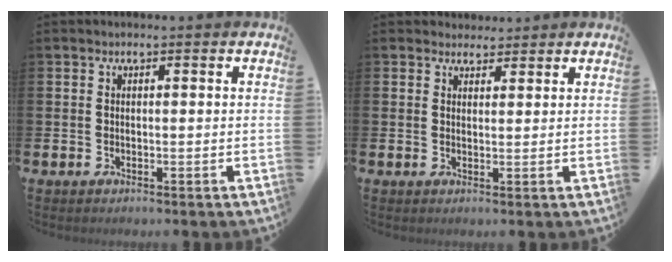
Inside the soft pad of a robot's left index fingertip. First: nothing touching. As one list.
[{"total": 2.5, "force": [2.3, 1.0, 0.0], "torque": [0.004, -0.008, 0.041]}]